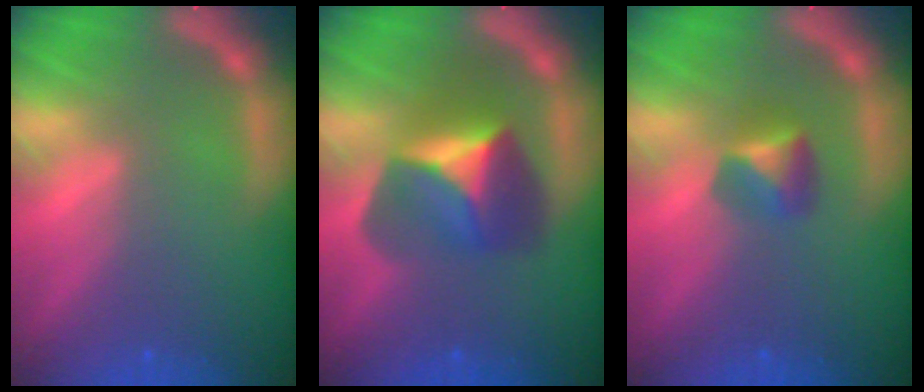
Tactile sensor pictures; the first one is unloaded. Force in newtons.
{"total": 6.4}
{"total": 2.4}